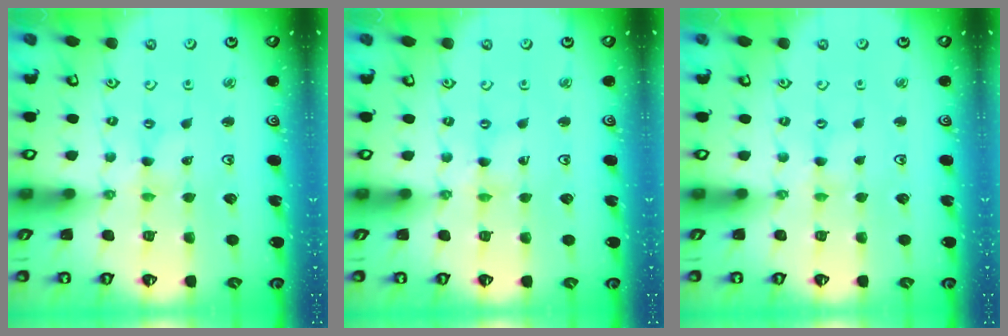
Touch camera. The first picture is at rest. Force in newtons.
{"total": 0.5, "press": 0.5, "slide": 0.1}
{"total": 0.0}